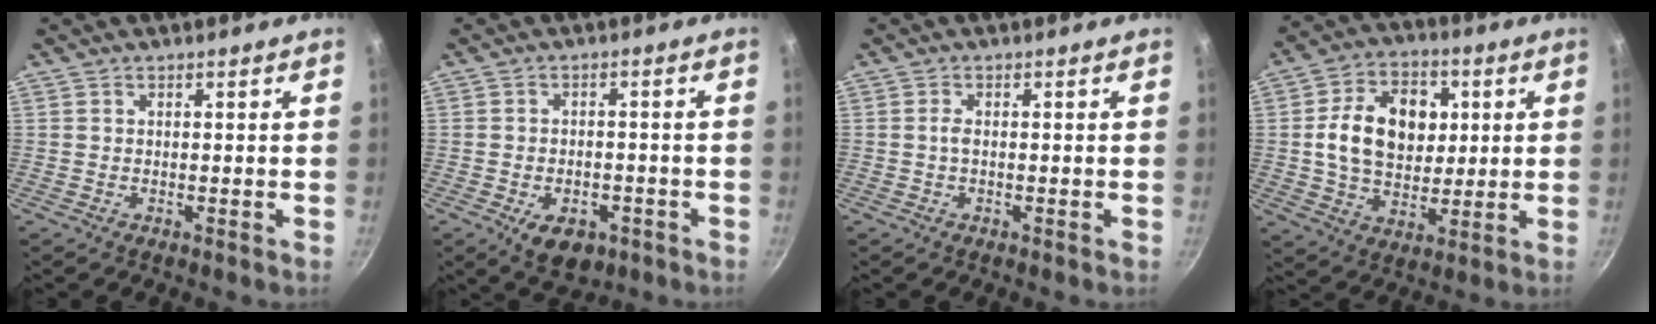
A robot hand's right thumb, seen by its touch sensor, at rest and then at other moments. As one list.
[{"total": 7.9, "force": [-3.5, 4.9, 5.1], "torque": [-0.050, 0.010, -0.042]}, {"total": 1.1, "force": [-0.1, 0.5, 1.0], "torque": [-0.022, 0.003, -0.005]}, {"total": 15.8, "force": [2.4, 11.5, 10.5], "torque": [-0.141, 0.007, 0.036]}]